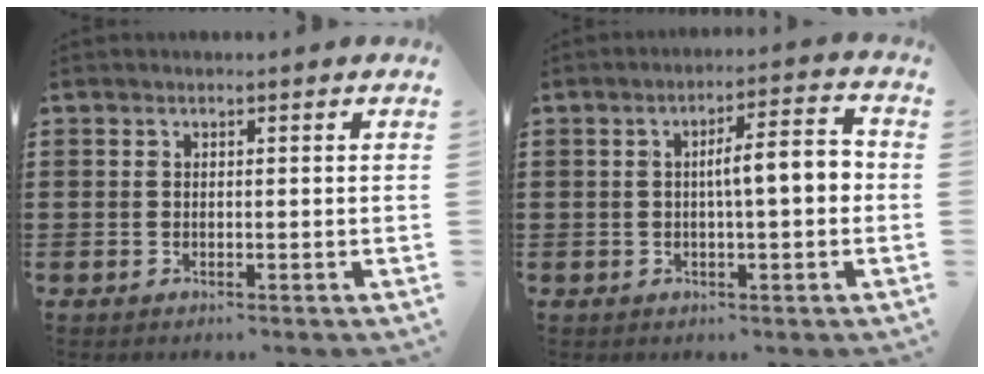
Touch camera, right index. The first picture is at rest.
{"total": 6.2, "force": [-0.1, 1.2, 6.1], "torque": [-0.094, 0.001, -0.009]}